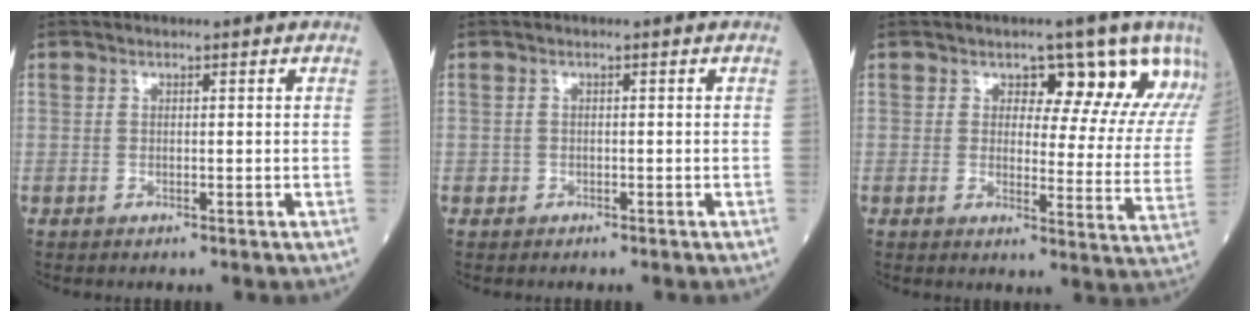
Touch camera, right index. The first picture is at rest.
{"total": 0.7, "force": [-0.4, 0.5, -0.1], "torque": [-0.004, 0.004, -0.008]}
{"total": 11.3, "force": [7.8, 5.1, 6.4], "torque": [-0.053, -0.011, 0.071]}